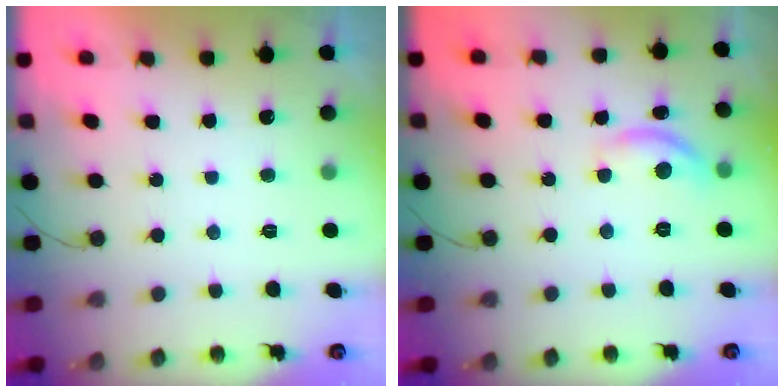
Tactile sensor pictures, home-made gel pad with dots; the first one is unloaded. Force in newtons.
{"total": 9.8, "press": 9.8, "slide": 0.5}